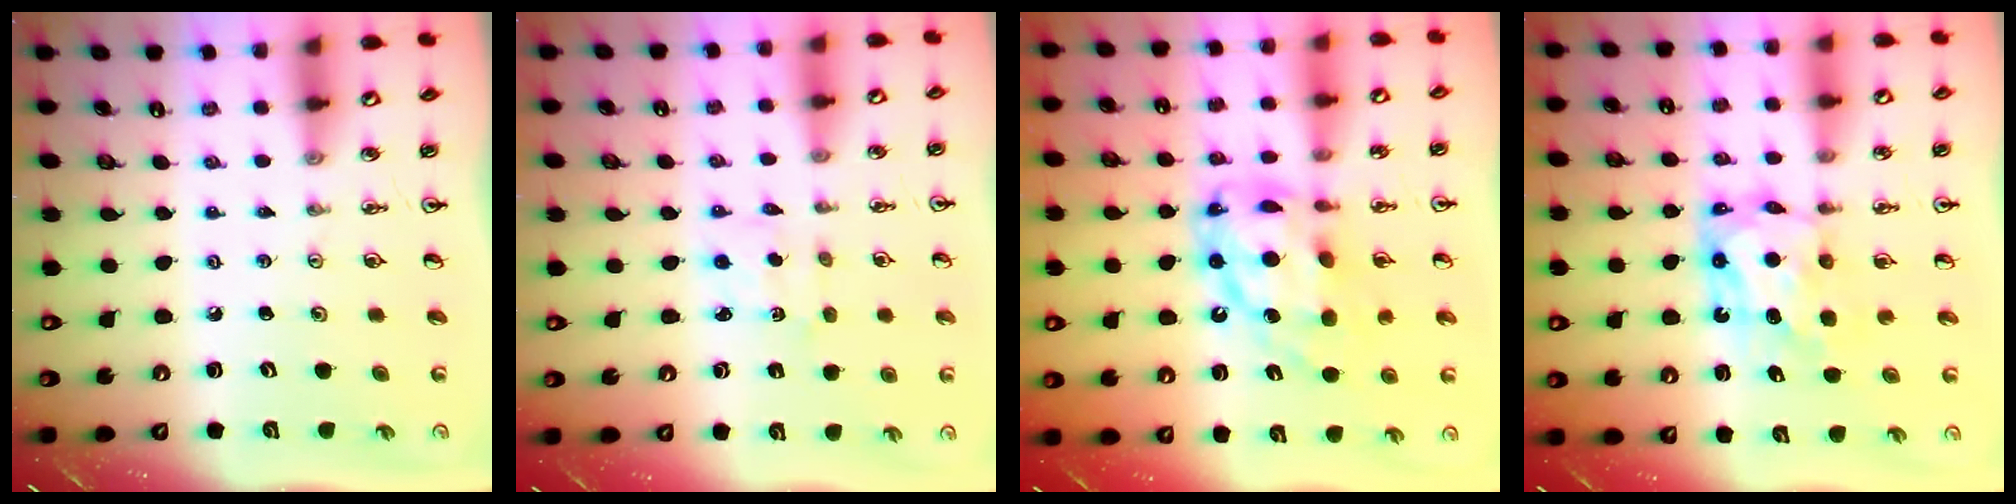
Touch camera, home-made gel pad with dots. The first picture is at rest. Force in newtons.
{"total": 2.3, "press": 2.1, "slide": 0.7}
{"total": 15.5, "press": 15.5, "slide": 1.4}
{"total": 7.2, "press": 7.2, "slide": 0.6}